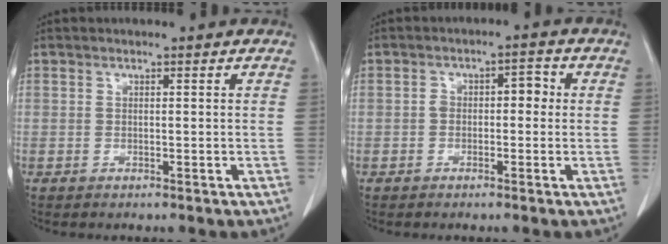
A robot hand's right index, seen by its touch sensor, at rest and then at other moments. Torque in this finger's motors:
{"motor_torque": [0.03, 0.04, 0.04, 0.01]}